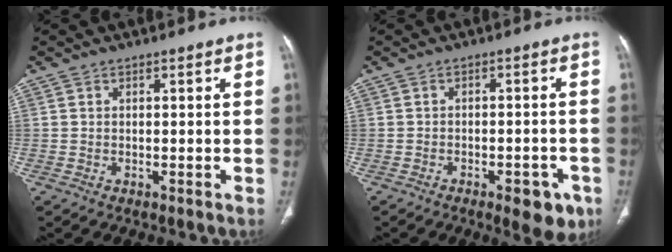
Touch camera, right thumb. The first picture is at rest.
{"total": 7.0, "force": [-3.7, 3.1, 5.1], "torque": [-0.039, 0.014, -0.042]}